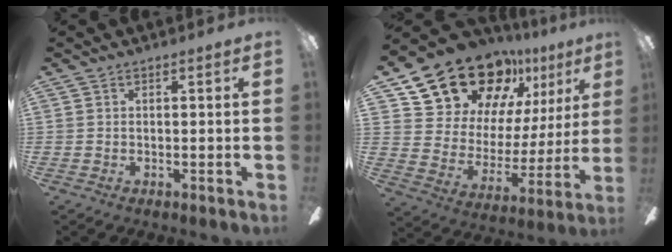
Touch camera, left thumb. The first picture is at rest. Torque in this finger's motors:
{"motor_torque": [0.20, 0.86, 1.33, -1.43, 0.09]}